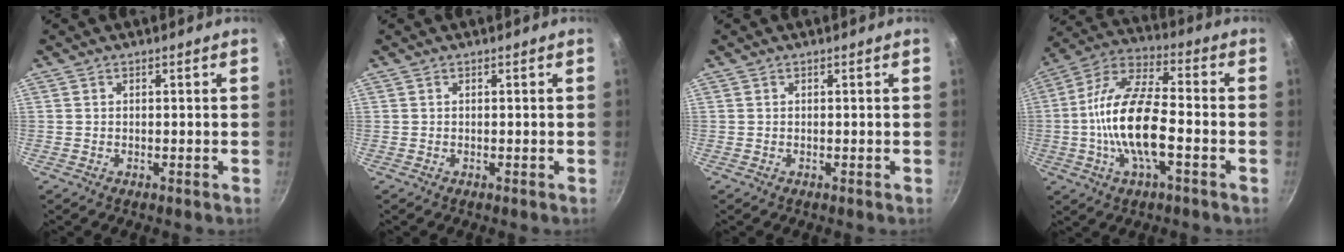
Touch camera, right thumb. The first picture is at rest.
{"total": 0.0}
{"total": 0.0}
{"total": 16.2, "force": [-3.4, 6.5, 14.5], "torque": [-0.271, 0.035, -0.081]}